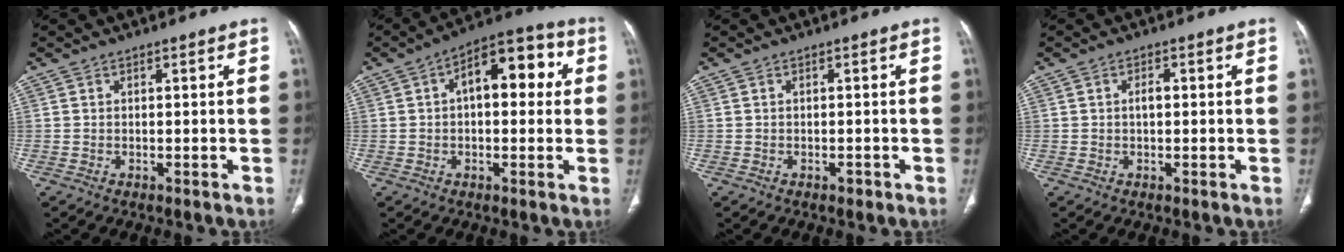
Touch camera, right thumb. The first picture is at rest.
{"total": 12.6, "force": [2.5, 6.5, 10.5], "torque": [-0.118, 0.033, 0.029]}
{"total": 0.8, "force": [-0.5, 0.5, 0.4], "torque": [-0.005, 0.000, -0.007]}
{"total": 1.5, "force": [0.1, 0.8, 1.3], "torque": [-0.023, 0.005, -0.001]}